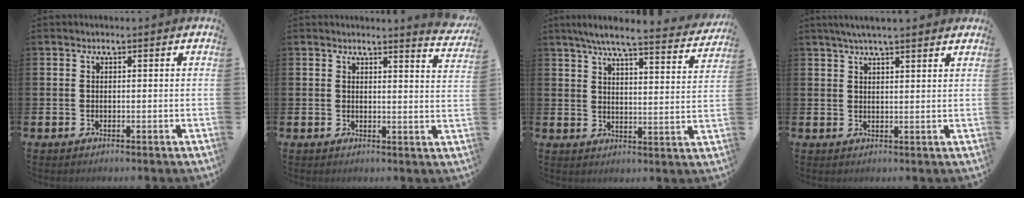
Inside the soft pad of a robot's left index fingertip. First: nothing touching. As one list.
[{"total": 3.1, "force": [3.0, -0.2, 0.4], "torque": [0.004, -0.027, 0.050]}, {"total": 6.7, "force": [6.0, 0.5, 2.9], "torque": [-0.066, -0.037, 0.100]}, {"total": 4.4, "force": [4.0, 0.1, 1.9], "torque": [-0.047, -0.006, 0.072]}]